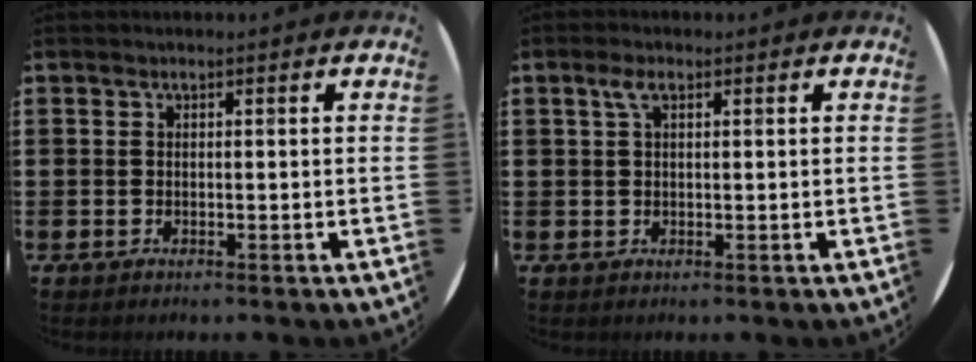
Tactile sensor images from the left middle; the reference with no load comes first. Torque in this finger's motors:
{"motor_torque": [0.69, -0.03, 0.01, 0.02]}